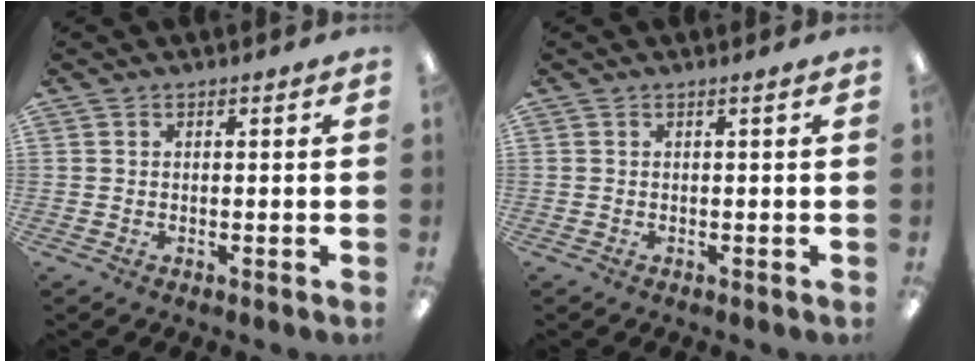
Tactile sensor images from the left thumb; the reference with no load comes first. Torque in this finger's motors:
{"motor_torque": [0.37, -0.25, 0.09, -0.27, 0.00]}